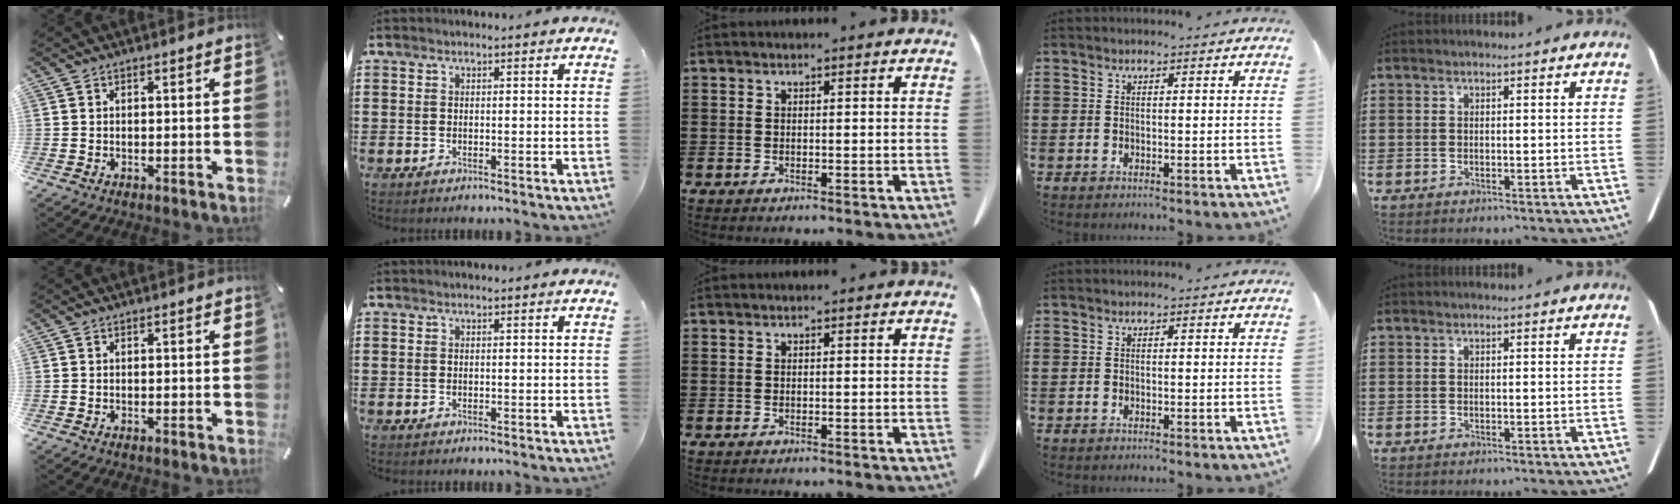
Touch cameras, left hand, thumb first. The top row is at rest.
{}